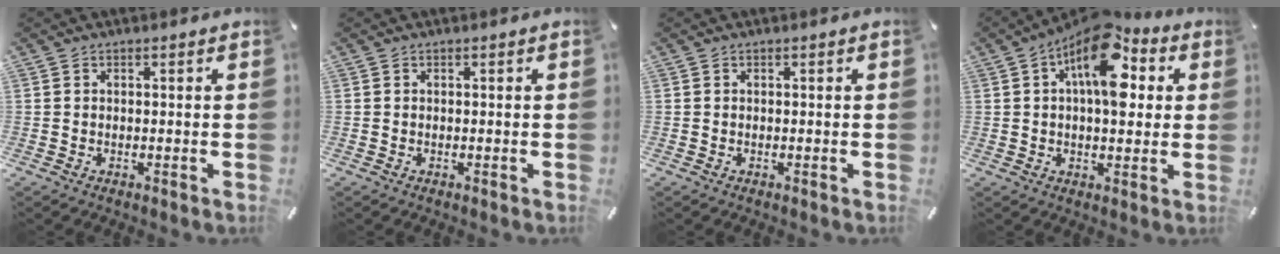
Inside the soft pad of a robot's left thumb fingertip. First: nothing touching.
{"total": 0.0}
{"total": 0.0}
{"total": 14.7, "force": [5.4, 7.4, 11.5], "torque": [-0.170, -0.032, 0.091]}